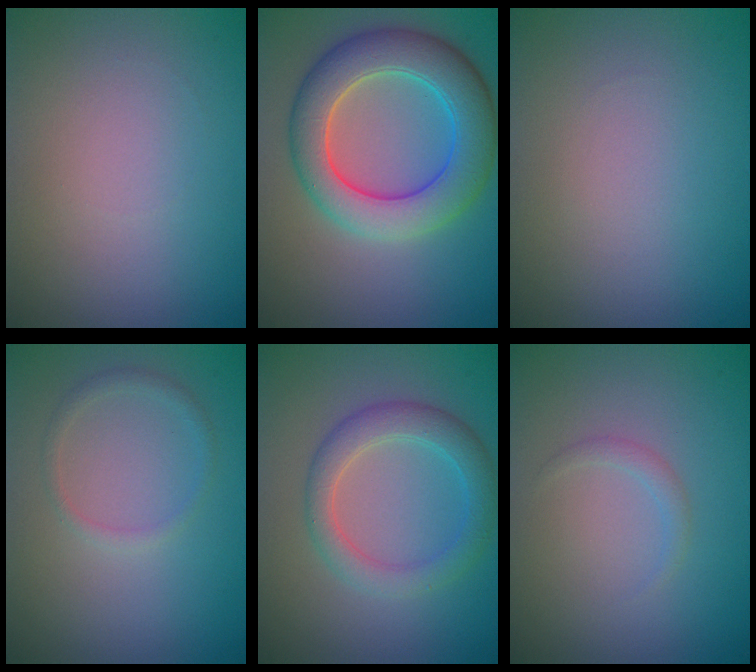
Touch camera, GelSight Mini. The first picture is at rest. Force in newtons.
{"total": 7.8, "press": 7.8, "slide": 0.4}
{"total": 0.0}
{"total": 1.1, "press": 1.1, "slide": 0.0}
{"total": 3.6, "press": 3.6, "slide": 0.1}
{"total": 0.8, "press": 0.8, "slide": 0.1}